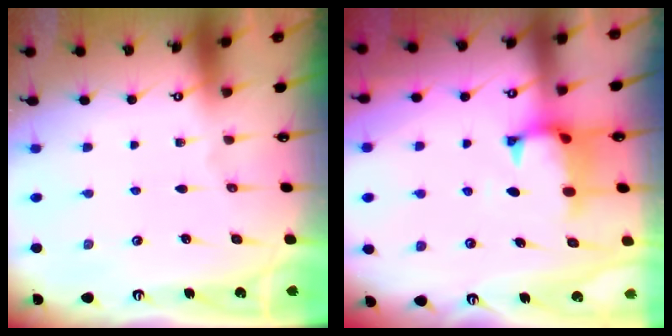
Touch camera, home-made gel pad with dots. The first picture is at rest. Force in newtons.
{"total": 1.2, "press": 0.6, "slide": 1.0}